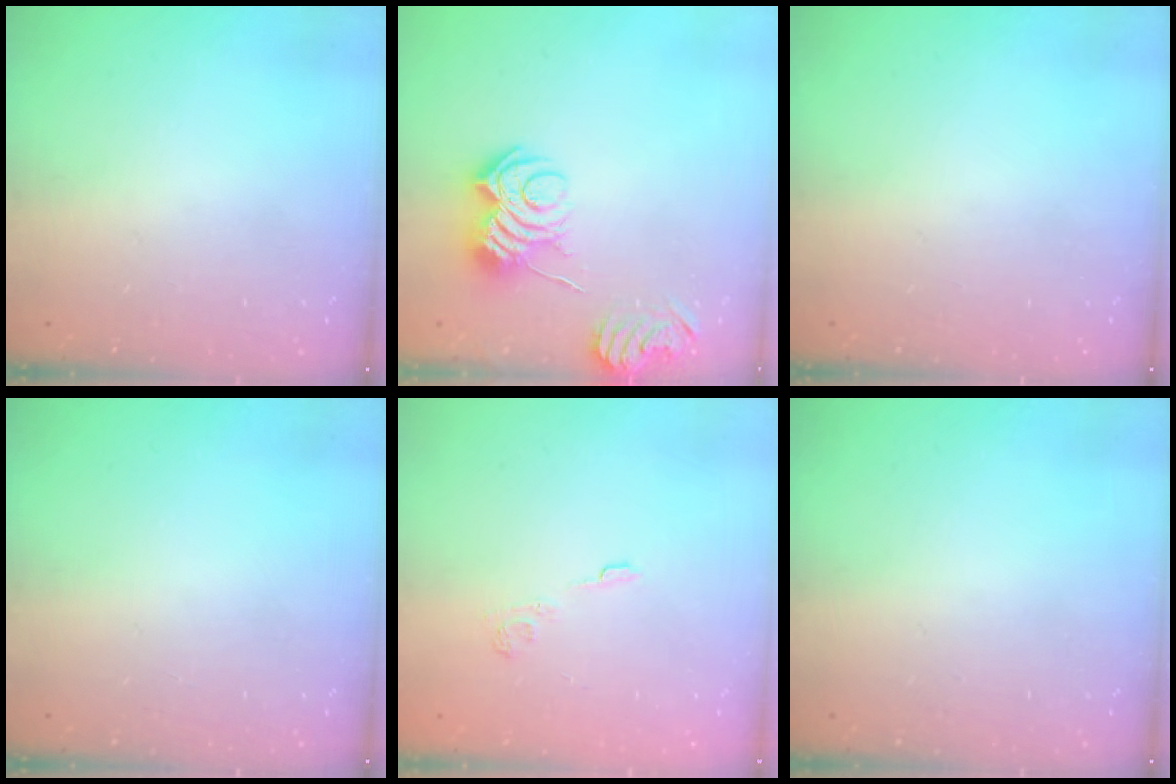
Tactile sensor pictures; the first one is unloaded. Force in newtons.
{"total": 6.8, "press": 6.8, "slide": 0.3}
{"total": 0.0}
{"total": 0.0}
{"total": 5.0, "press": 4.9, "slide": 1.3}
{"total": 0.0}